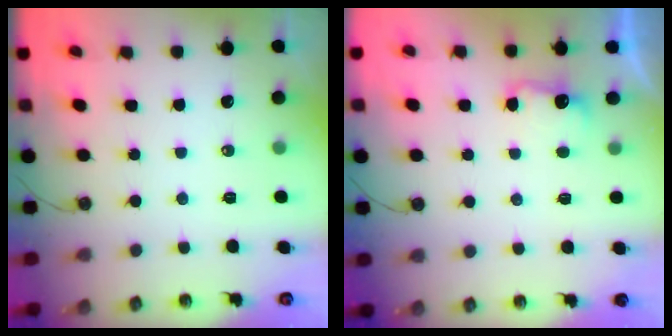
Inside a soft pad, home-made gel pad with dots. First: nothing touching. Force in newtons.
{"total": 3.6, "press": 3.5, "slide": 0.9}